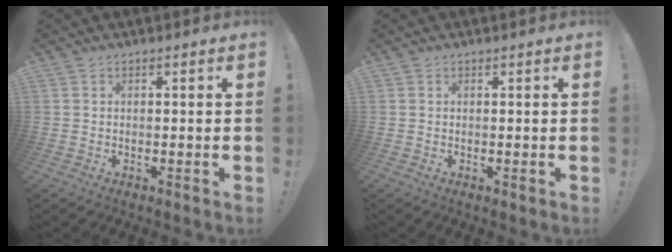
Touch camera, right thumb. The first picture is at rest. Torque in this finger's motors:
{"motor_torque": [0.23, 0.05, -0.09, 0.19, 0.10]}